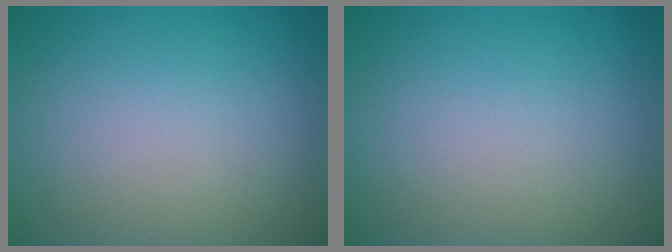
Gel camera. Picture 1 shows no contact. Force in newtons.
{"total": 0.0}